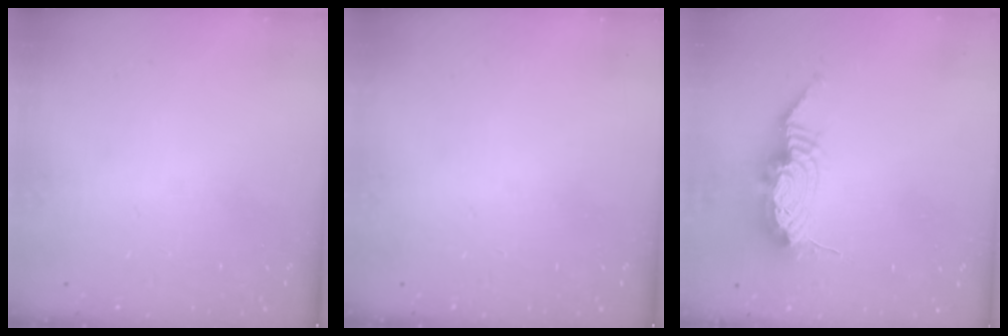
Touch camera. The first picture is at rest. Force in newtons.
{"total": 0.0}
{"total": 11.8, "press": 11.7, "slide": 0.9}